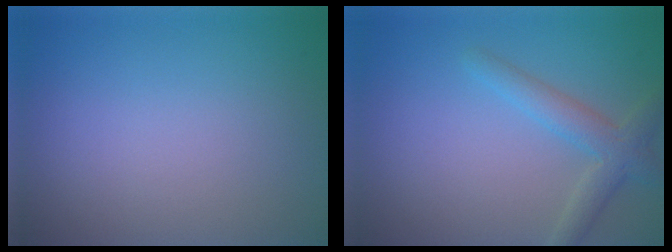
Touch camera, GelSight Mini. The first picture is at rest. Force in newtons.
{"total": 3.1, "press": 3.1, "slide": 0.2}